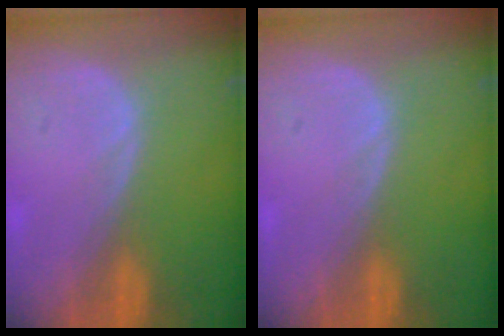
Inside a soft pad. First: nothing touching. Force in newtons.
{"total": 0.0}